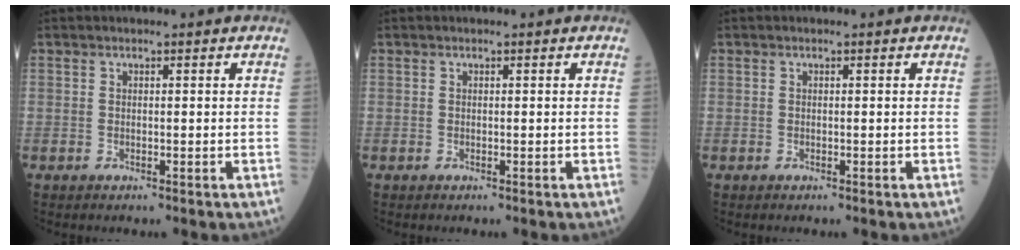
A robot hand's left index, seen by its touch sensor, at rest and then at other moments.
{"total": 0.0}
{"total": 0.0}